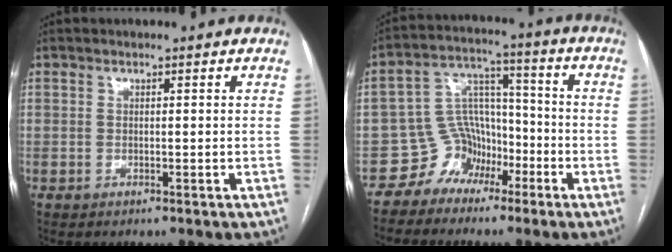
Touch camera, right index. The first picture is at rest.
{"total": 7.4, "force": [-4.6, 5.7, 0.9], "torque": [-0.010, 0.040, -0.076]}